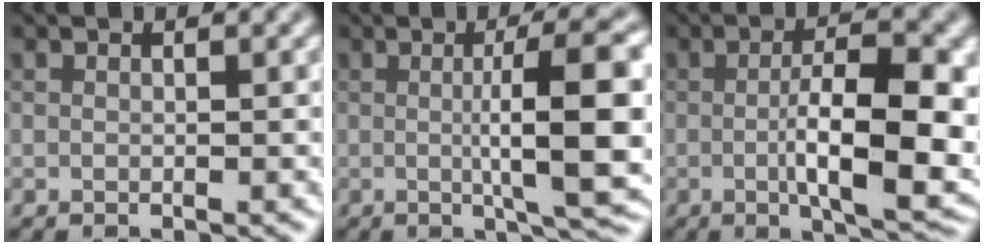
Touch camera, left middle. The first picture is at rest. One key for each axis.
{"total": 10.1, "fx": 0.0, "fy": 2.0, "fz": 9.9, "tx": -0.127, "ty": 0.003, "tz": 0.001}
{"total": 9.4, "fx": -1.0, "fy": 2.8, "fz": 9.0, "tx": -0.139, "ty": -0.009, "tz": -0.012}